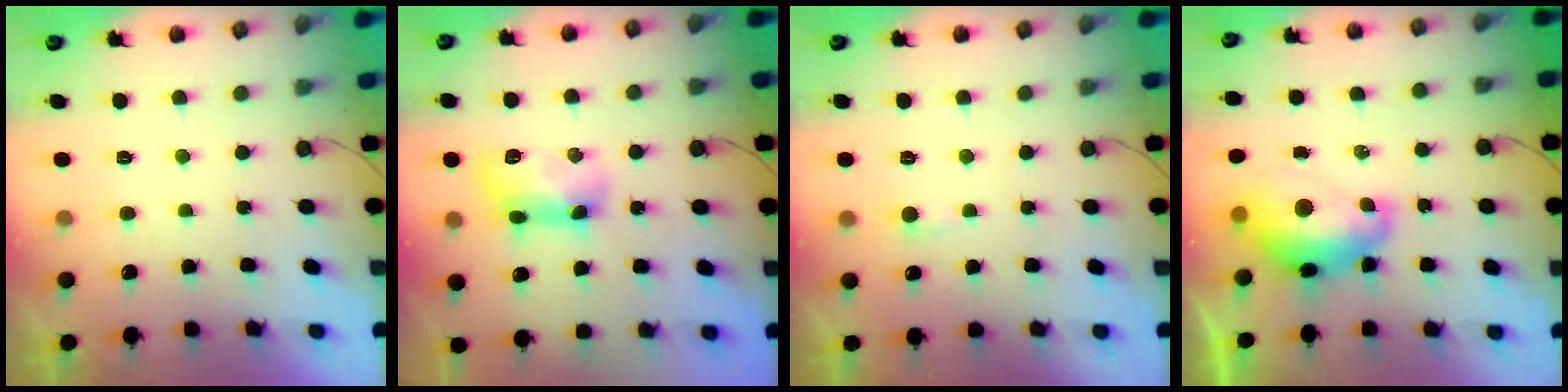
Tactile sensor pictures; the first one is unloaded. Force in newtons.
{"total": 10.5, "press": 10.5, "slide": 1.3}
{"total": 2.7, "press": 2.7, "slide": 0.4}
{"total": 13.3, "press": 13.2, "slide": 1.3}